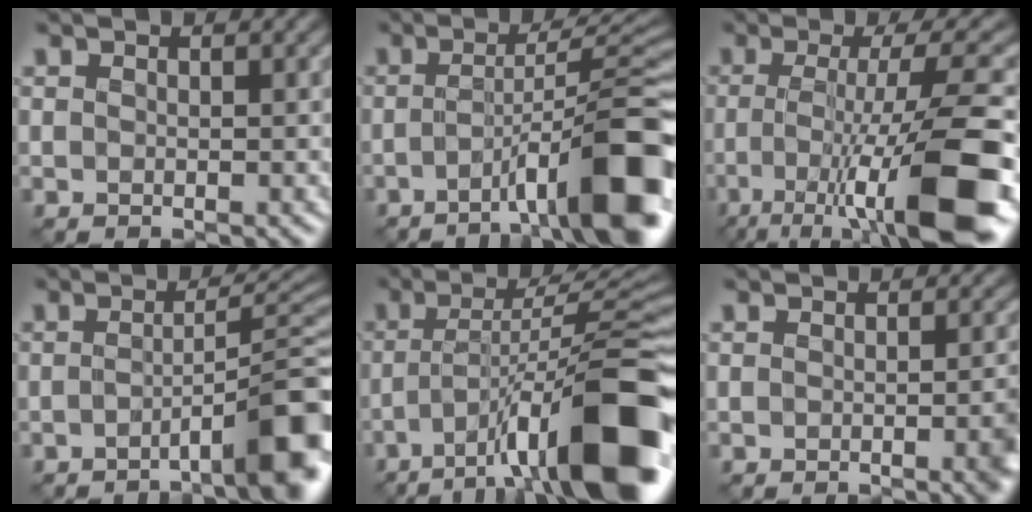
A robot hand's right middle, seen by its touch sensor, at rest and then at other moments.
{"total": 9.0, "force": [-4.2, 0.4, 7.9], "torque": [-0.108, 0.026, -0.081]}
{"total": 10.7, "force": [-2.8, 1.2, 10.3], "torque": [-0.145, -0.006, -0.056]}
{"total": 5.3, "force": [-2.9, 0.6, 4.4], "torque": [-0.053, 0.017, -0.057]}
{"total": 12.8, "force": [-5.9, 1.2, 11.4], "torque": [-0.158, 0.014, -0.100]}
{"total": 1.8, "force": [-0.7, 0.7, 1.5], "torque": [-0.015, 0.002, -0.018]}